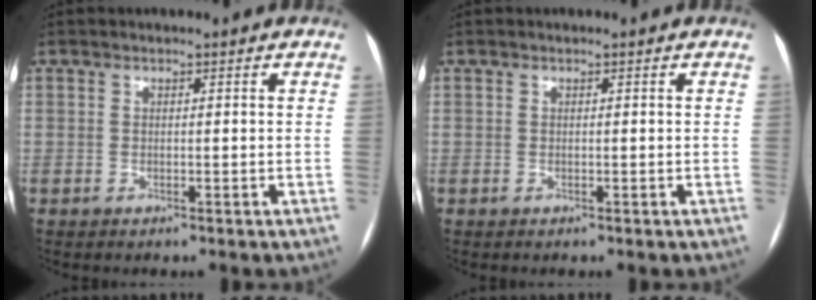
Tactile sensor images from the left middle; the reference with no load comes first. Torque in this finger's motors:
{"motor_torque": [0.07, 0.08, 0.00, 0.00]}